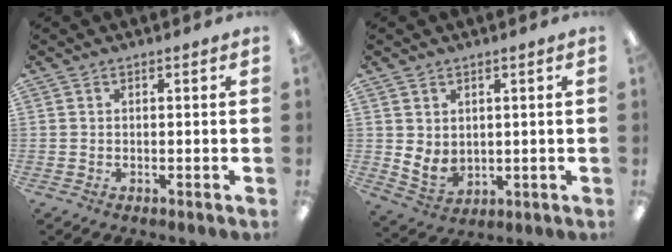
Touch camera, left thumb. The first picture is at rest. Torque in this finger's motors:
{"motor_torque": [0.02, 0.03, 0.07, -0.09, 0.03]}